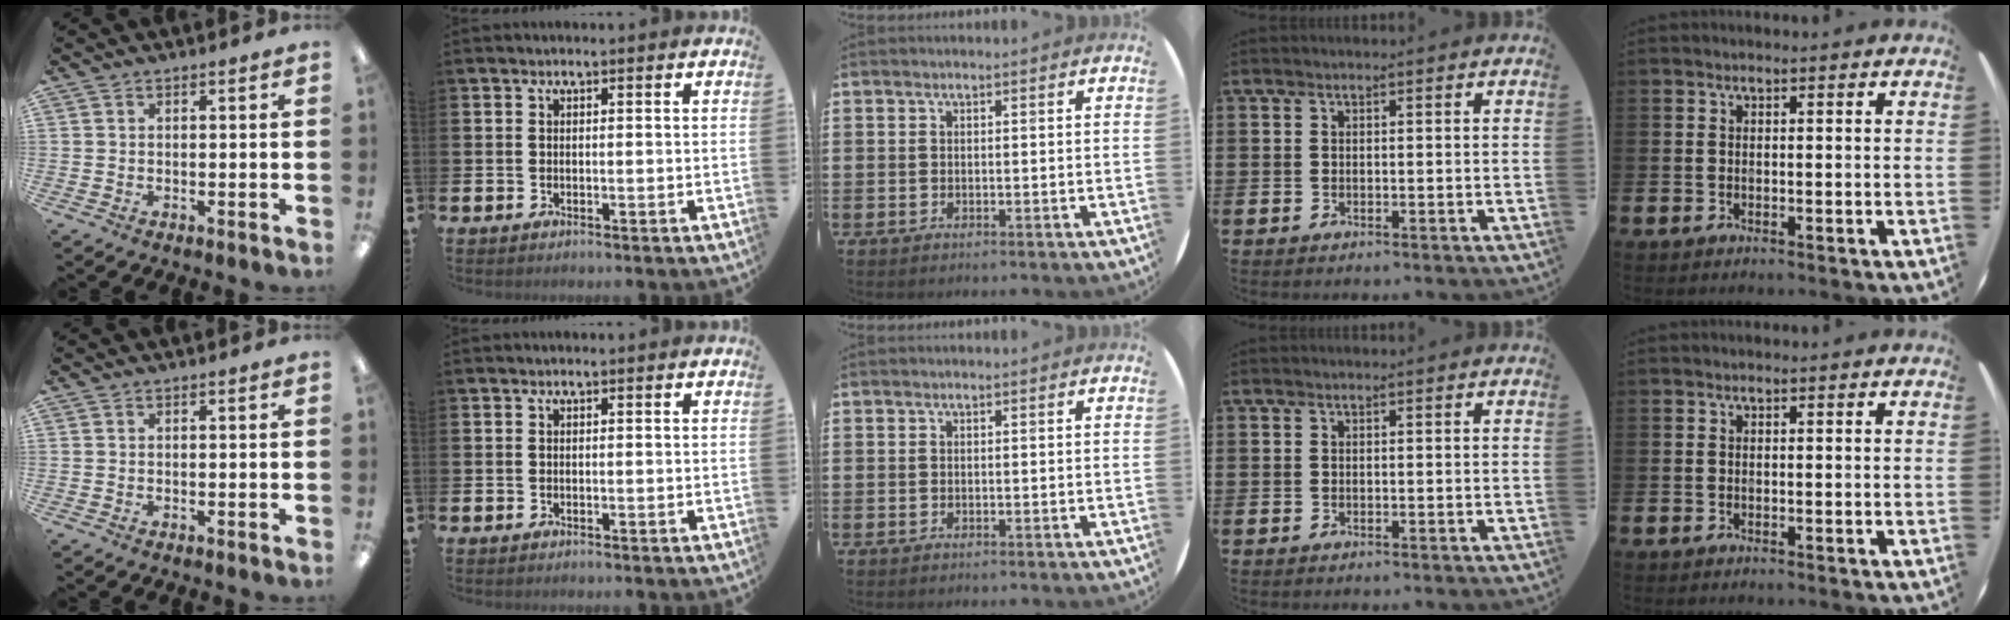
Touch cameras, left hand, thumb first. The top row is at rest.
{}